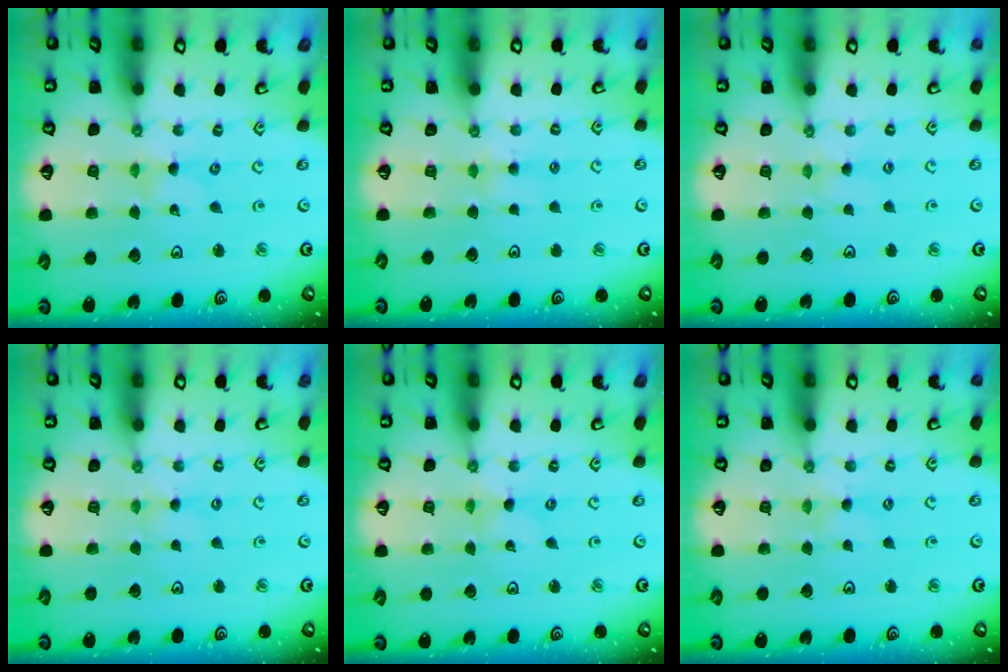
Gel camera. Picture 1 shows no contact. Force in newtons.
{"total": 4.0, "press": 3.9, "slide": 0.6}
{"total": 2.5, "press": 2.5, "slide": 0.3}
{"total": 1.8, "press": 1.8, "slide": 0.4}
{"total": 0.0}
{"total": 1.2, "press": 1.2, "slide": 0.3}